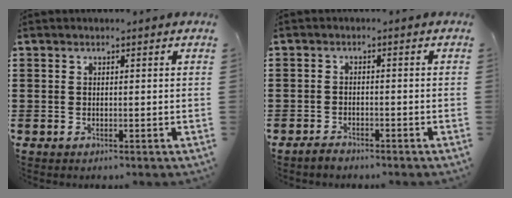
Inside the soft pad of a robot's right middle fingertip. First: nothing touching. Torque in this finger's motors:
{"motor_torque": [2.14, 0.00, 0.02, 0.00]}